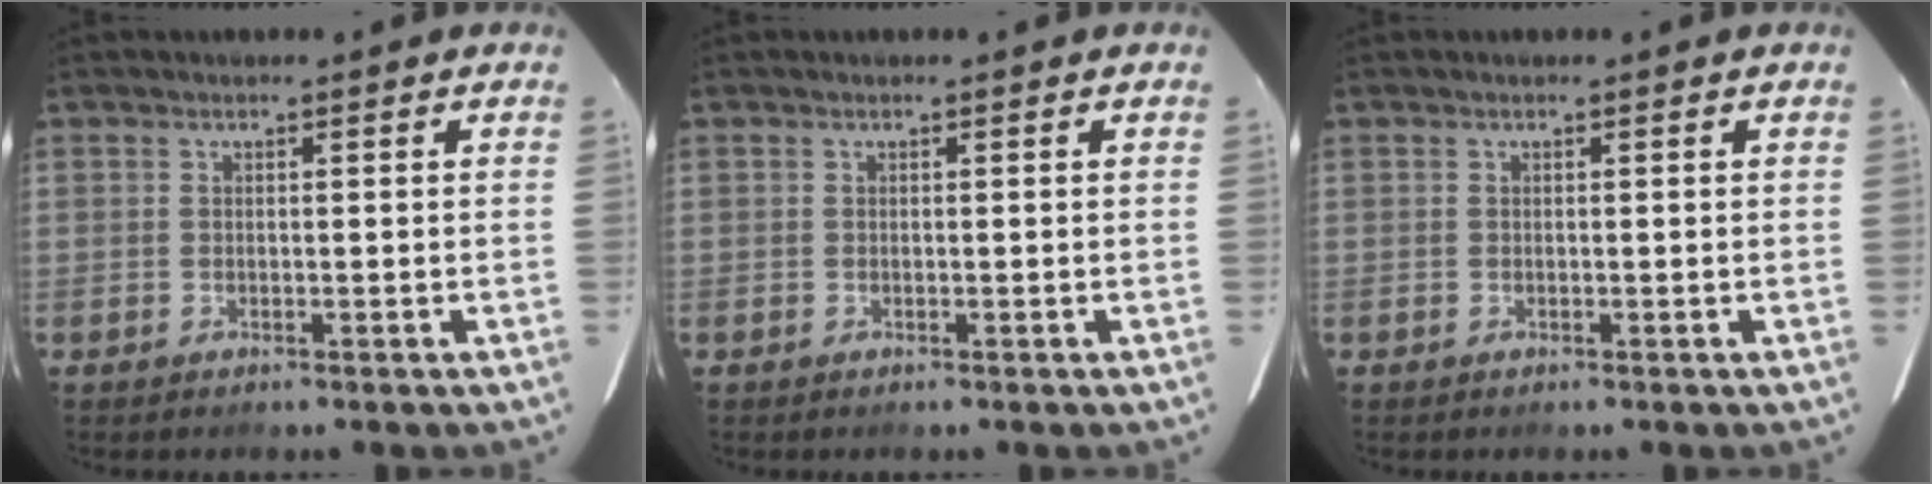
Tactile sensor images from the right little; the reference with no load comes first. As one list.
[{"total": 0.0}, {"total": 0.0}]